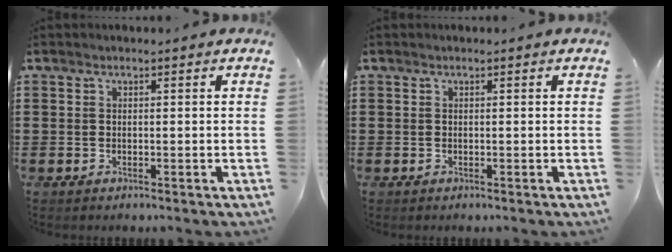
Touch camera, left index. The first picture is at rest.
{"total": 0.0}